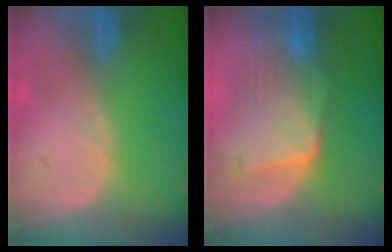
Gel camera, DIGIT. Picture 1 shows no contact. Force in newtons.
{"total": 9.1, "press": 8.6, "slide": 2.7}